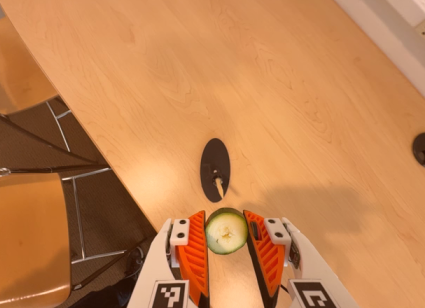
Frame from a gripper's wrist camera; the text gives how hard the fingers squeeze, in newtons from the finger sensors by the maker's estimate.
{"total": 9.9, "left": 10.6, "right": 9.3}